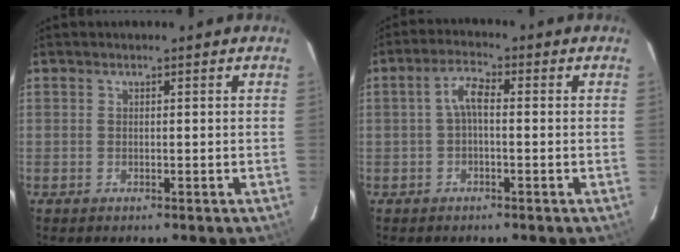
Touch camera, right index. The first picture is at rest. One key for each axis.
{"total": 3.6, "fx": -0.3, "fy": 1.4, "fz": 3.3, "tx": -0.070, "ty": 0.015, "tz": -0.007}